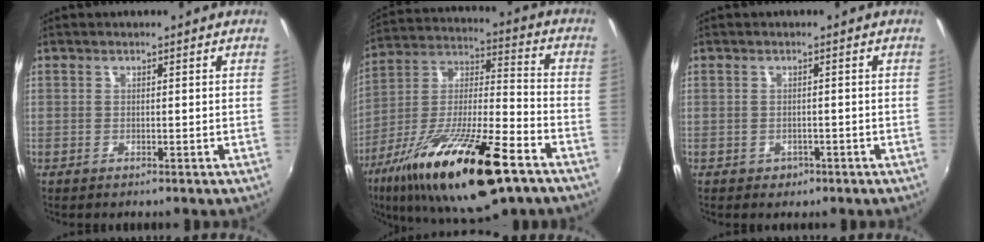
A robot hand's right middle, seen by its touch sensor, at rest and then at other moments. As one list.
[{"total": 25.4, "force": [-14.5, 6.1, 19.9], "torque": [-0.352, -0.038, -0.253]}, {"total": 1.7, "force": [-0.7, 1.5, 0.5], "torque": [-0.011, -0.004, -0.007]}]